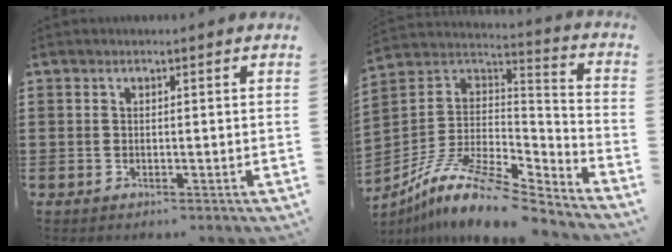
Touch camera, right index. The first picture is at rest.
{"total": 11.9, "force": [-8.8, 3.2, 7.3], "torque": [-0.151, 0.010, -0.172]}